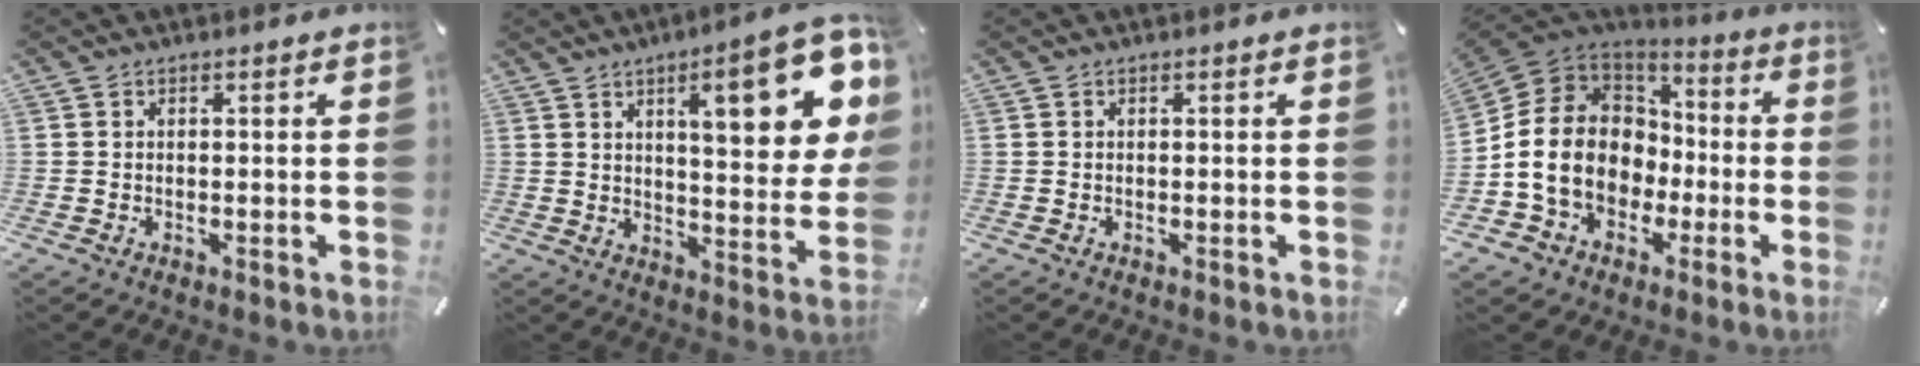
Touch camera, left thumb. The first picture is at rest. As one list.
[{"total": 20.4, "force": [8.8, 6.3, 17.2], "torque": [-0.243, -0.040, 0.127]}, {"total": 0.0}, {"total": 14.4, "force": [-2.9, 12.4, 6.7], "torque": [-0.166, 0.013, -0.047]}]